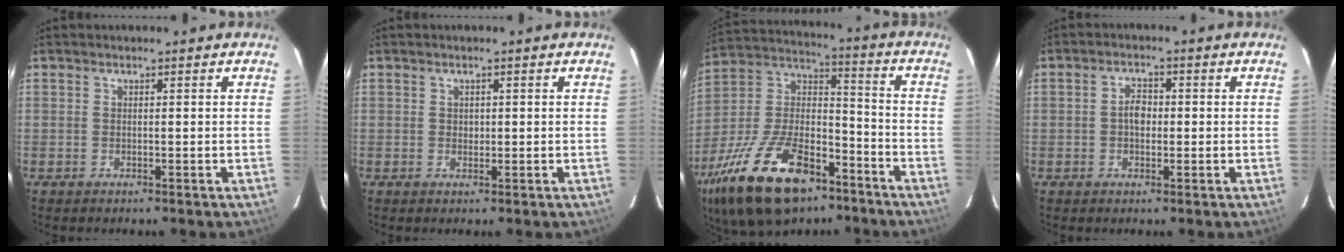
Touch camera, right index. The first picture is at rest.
{"total": 1.1, "force": [0.2, 1.1, 0.2], "torque": [0.000, 0.002, 0.004]}
{"total": 26.2, "force": [-15.7, 12.6, 16.8], "torque": [-0.338, -0.004, -0.261]}
{"total": 3.1, "force": [-0.2, 2.2, 2.2], "torque": [-0.039, 0.009, -0.004]}